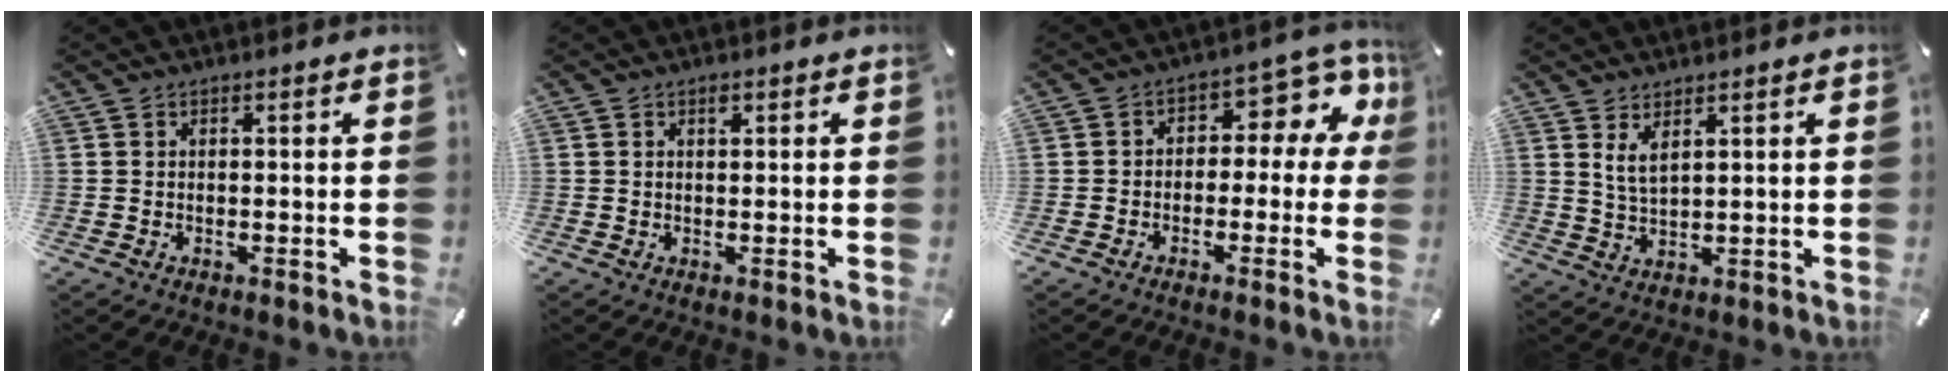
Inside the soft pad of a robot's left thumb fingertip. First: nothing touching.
{"total": 1.0, "force": [0.5, 0.5, 0.7], "torque": [-0.007, -0.001, 0.007]}
{"total": 8.2, "force": [1.1, 5.4, 6.1], "torque": [-0.073, -0.006, 0.014]}
{"total": 4.2, "force": [2.8, 1.4, 2.9], "torque": [-0.063, -0.006, 0.051]}